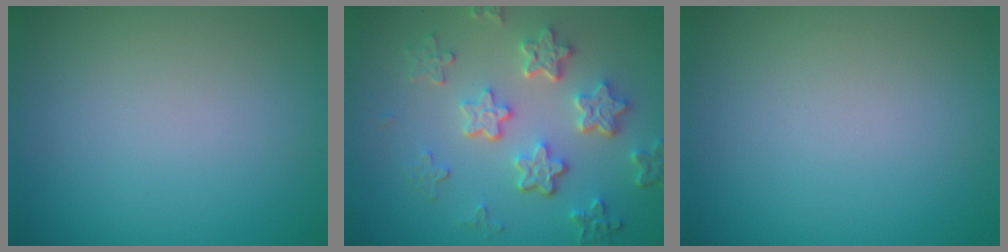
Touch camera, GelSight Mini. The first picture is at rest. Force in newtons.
{"total": 5.6, "press": 4.3, "slide": 3.6}
{"total": 0.0}